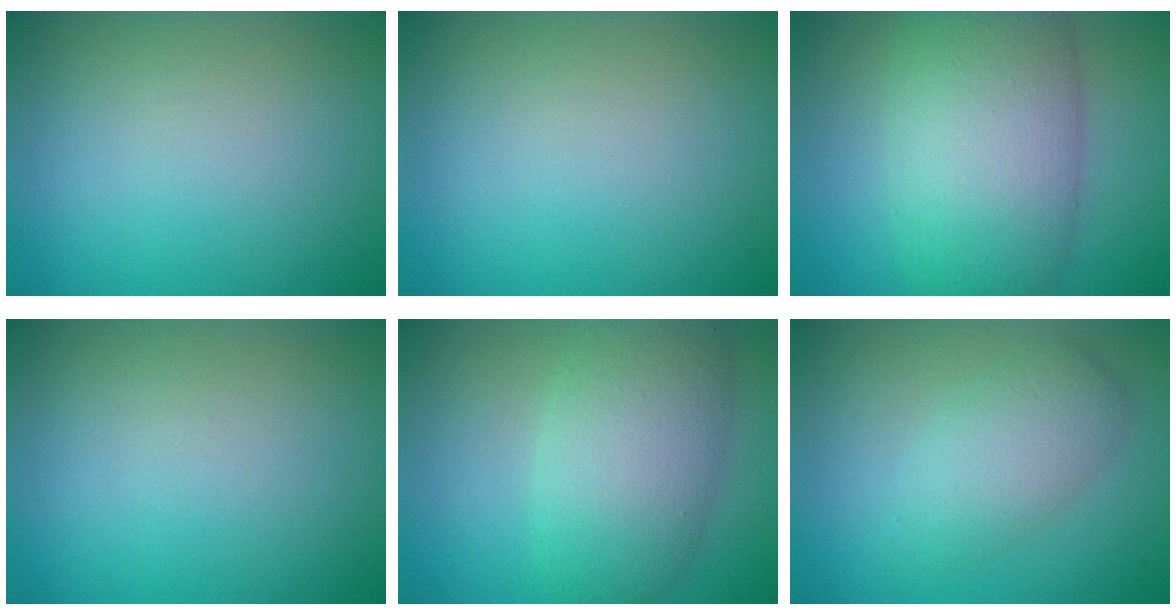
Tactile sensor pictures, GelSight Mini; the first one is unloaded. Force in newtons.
{"total": 0.0}
{"total": 10.1, "press": 10.1, "slide": 0.2}
{"total": 0.0}
{"total": 7.3, "press": 7.3, "slide": 0.3}
{"total": 3.6, "press": 3.6, "slide": 0.1}